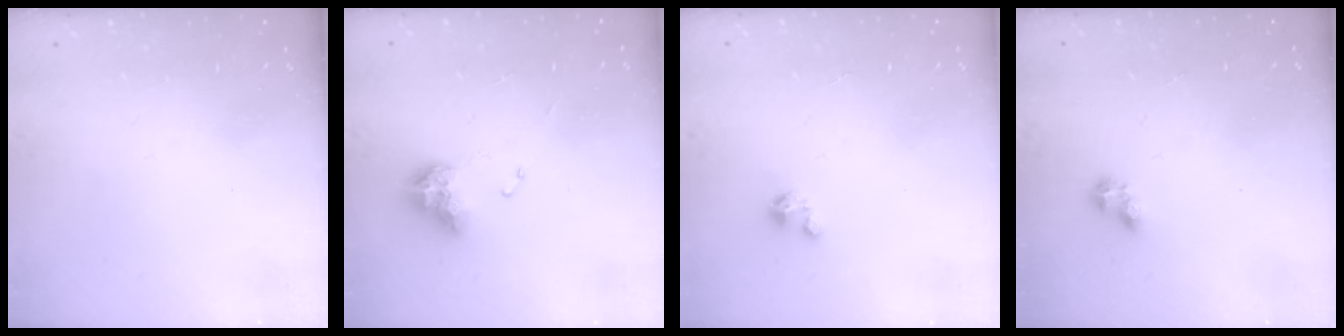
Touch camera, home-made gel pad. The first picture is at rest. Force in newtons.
{"total": 9.1, "press": 9.0, "slide": 1.1}
{"total": 1.8, "press": 1.8, "slide": 0.1}
{"total": 2.7, "press": 2.7, "slide": 0.4}